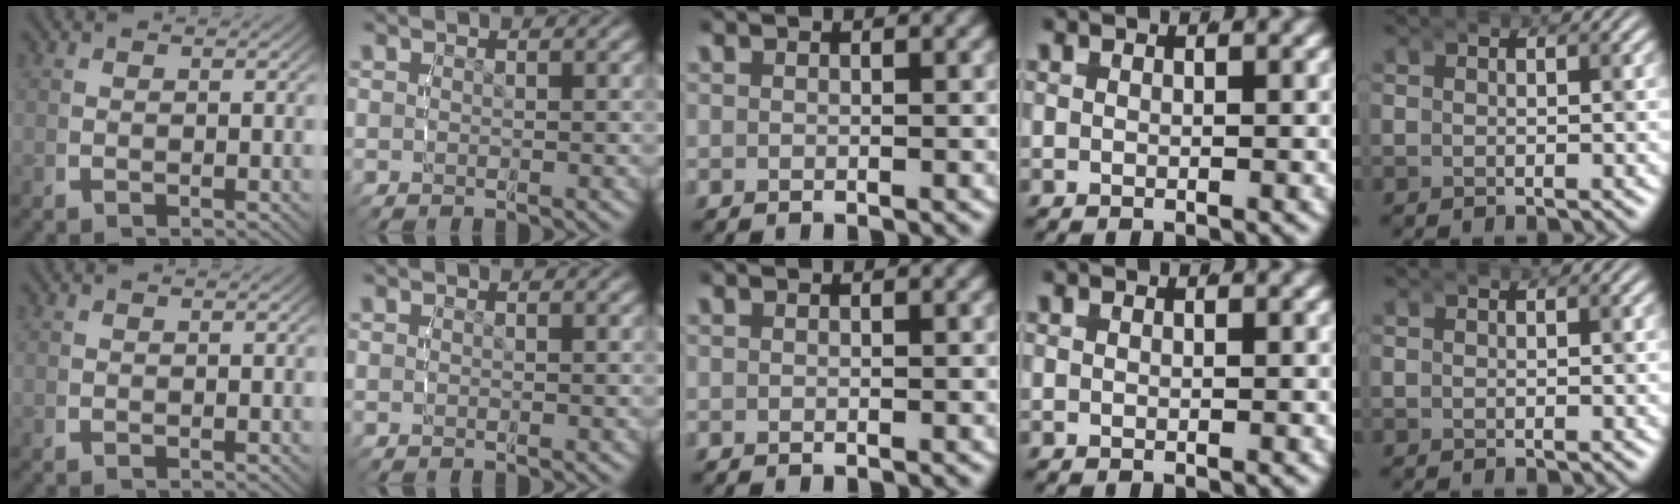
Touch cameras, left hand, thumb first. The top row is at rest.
{}